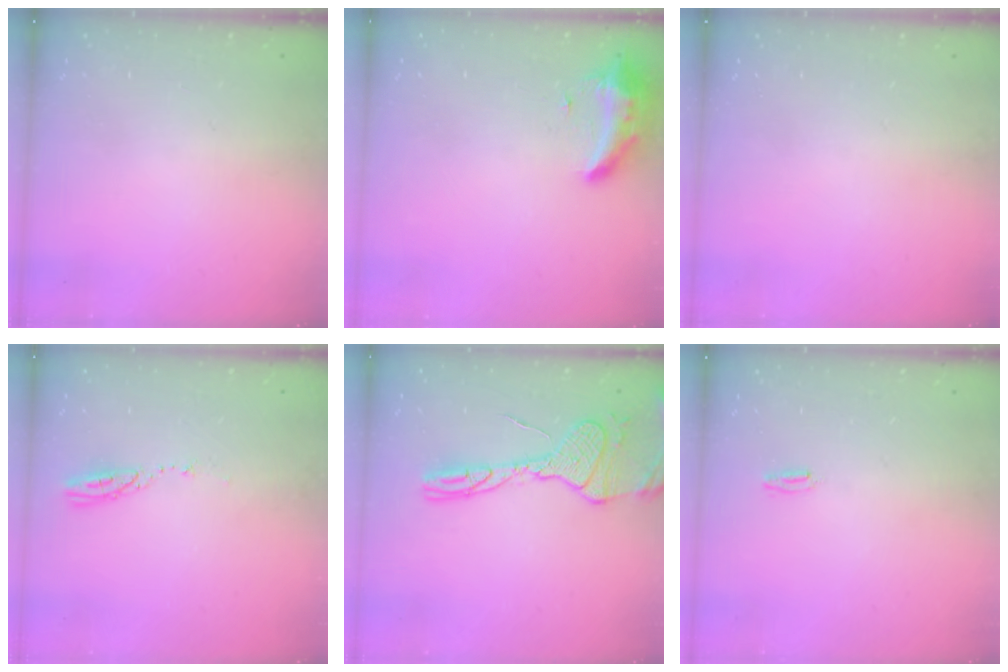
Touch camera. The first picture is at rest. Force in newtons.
{"total": 8.8, "press": 8.8, "slide": 0.6}
{"total": 0.0}
{"total": 3.8, "press": 3.8, "slide": 0.2}
{"total": 15.3, "press": 15.2, "slide": 1.2}
{"total": 3.5, "press": 2.7, "slide": 2.2}